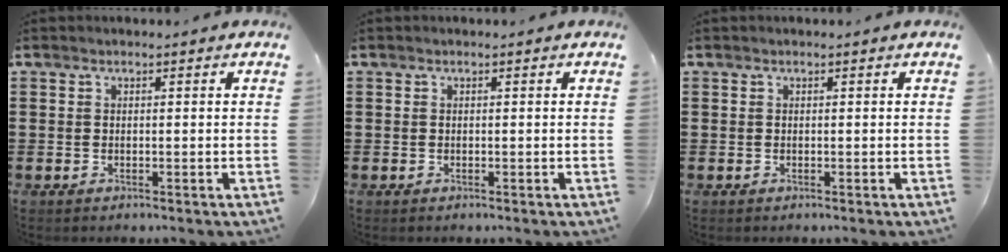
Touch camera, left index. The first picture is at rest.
{"total": 0.0}
{"total": 0.0}